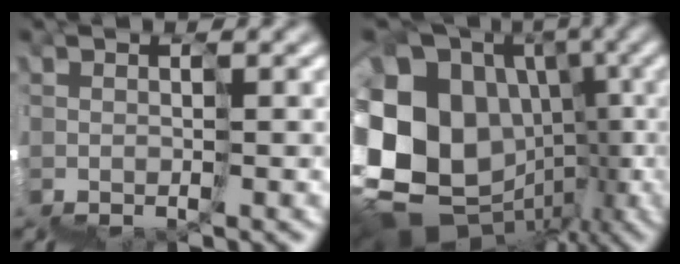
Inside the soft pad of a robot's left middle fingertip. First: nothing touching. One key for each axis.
{"total": 15.0, "fx": -1.3, "fy": 13.6, "fz": 6.2, "tx": -0.109, "ty": 0.004, "tz": -0.039}